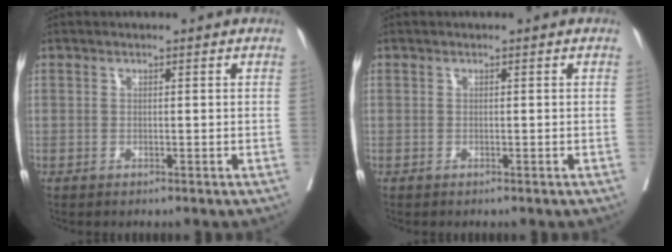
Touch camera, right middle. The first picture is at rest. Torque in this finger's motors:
{"motor_torque": [0.01, -0.20, 0.01, 0.02]}